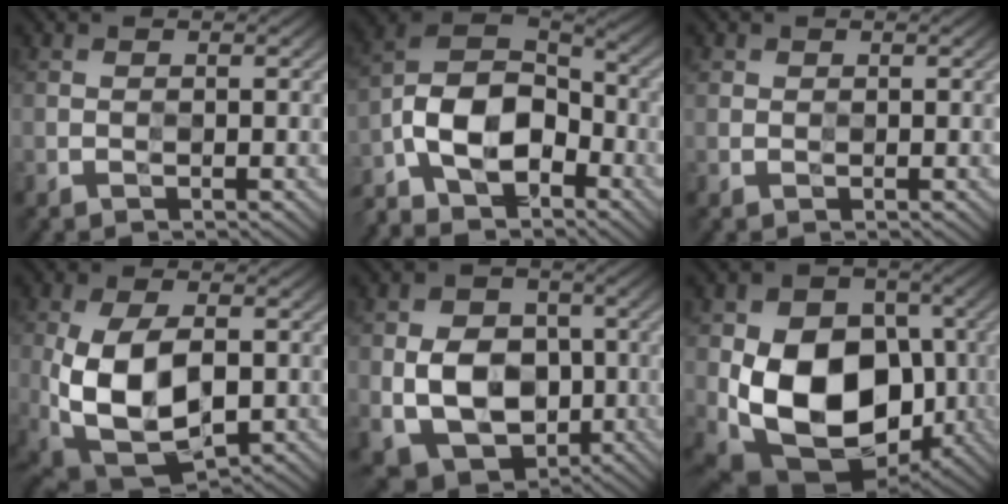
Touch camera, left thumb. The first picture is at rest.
{"total": 12.8, "force": [-6.8, 7.0, 8.2], "torque": [-0.184, -0.024, -0.147]}
{"total": 0.8, "force": [0.4, 0.6, 0.2], "torque": [-0.001, -0.002, 0.009]}
{"total": 13.6, "force": [-2.6, 7.4, 11.2], "torque": [-0.241, -0.018, -0.041]}
{"total": 10.5, "force": [-1.9, 7.9, 6.7], "torque": [-0.134, -0.019, -0.041]}
{"total": 15.7, "force": [-2.6, 11.2, 10.8], "torque": [-0.187, -0.035, -0.046]}